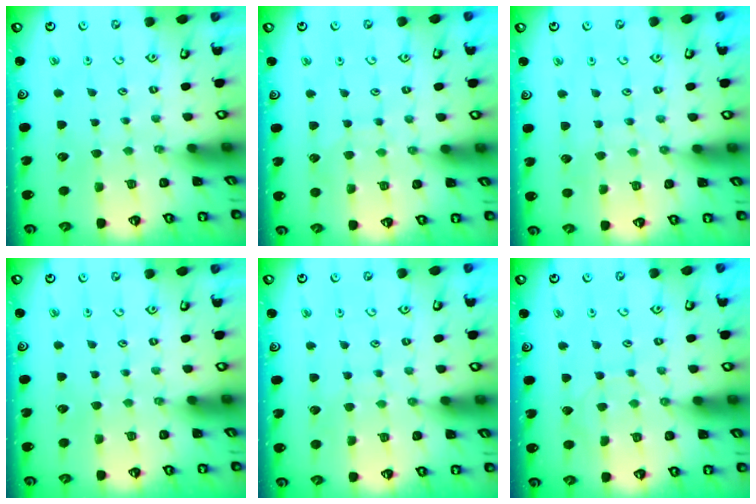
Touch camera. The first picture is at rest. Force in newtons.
{"total": 6.2, "press": 6.2, "slide": 0.3}
{"total": 4.6, "press": 4.6, "slide": 0.5}
{"total": 0.0}
{"total": 4.5, "press": 4.5, "slide": 0.4}
{"total": 2.9, "press": 2.9, "slide": 0.3}